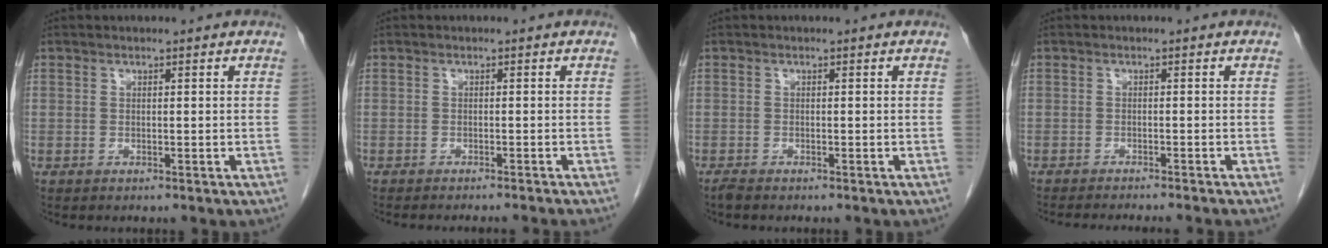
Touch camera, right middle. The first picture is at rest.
{"total": 6.5, "force": [-6.0, -0.5, 2.6], "torque": [-0.011, -0.015, -0.074]}
{"total": 0.8, "force": [-0.7, 0.0, 0.3], "torque": [-0.015, -0.003, -0.016]}
{"total": 9.3, "force": [-8.4, -0.1, 3.9], "torque": [-0.030, -0.022, -0.110]}